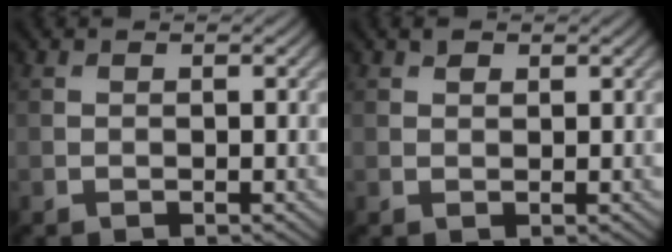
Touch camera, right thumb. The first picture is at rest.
{"total": 1.0, "force": [0.7, 0.6, 0.4], "torque": [-0.007, -0.001, 0.014]}